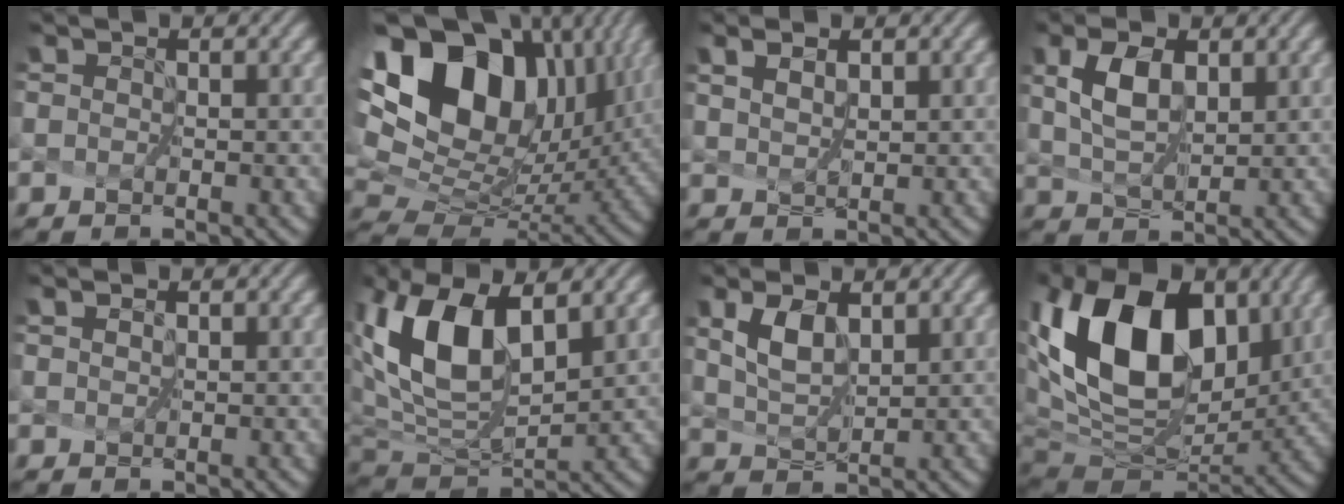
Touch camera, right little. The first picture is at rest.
{"total": 16.9, "force": [6.8, 10.8, 11.2], "torque": [-0.216, 0.038, 0.138]}
{"total": 1.6, "force": [1.4, 0.1, 0.7], "torque": [-0.014, 0.007, 0.031]}
{"total": 2.5, "force": [1.0, 1.0, 2.0], "torque": [-0.044, -0.004, 0.035]}
{"total": 0.0}
{"total": 8.7, "force": [3.3, 4.4, 6.7], "torque": [-0.148, -0.005, 0.078]}
{"total": 1.8, "force": [1.1, 0.4, 1.3], "torque": [-0.033, -0.005, 0.037]}
{"total": 15.1, "force": [4.4, 9.4, 10.9], "torque": [-0.210, 0.010, 0.089]}